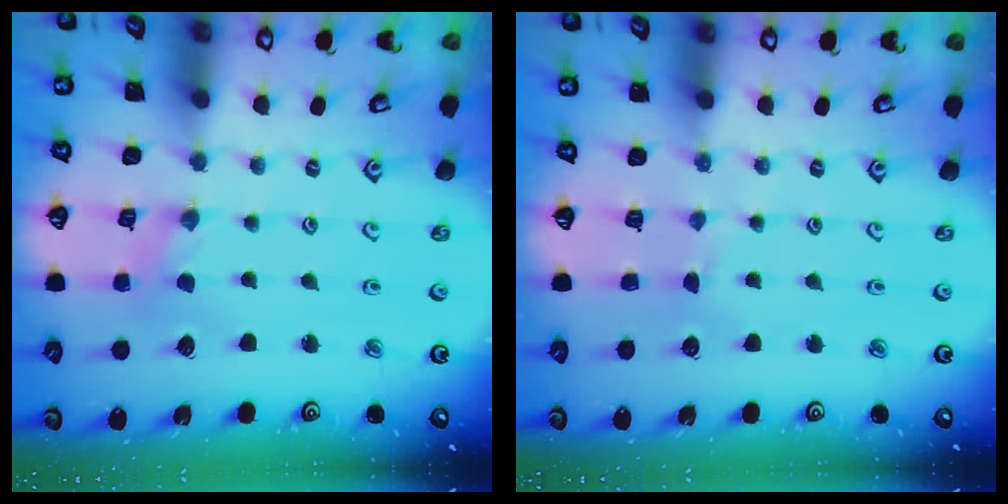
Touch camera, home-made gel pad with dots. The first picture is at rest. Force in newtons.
{"total": 1.6, "press": 1.6, "slide": 0.2}